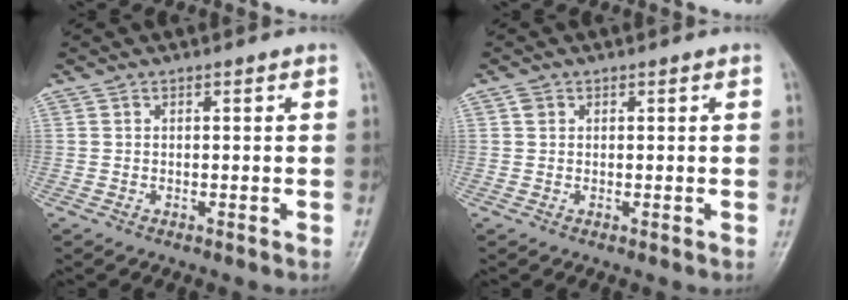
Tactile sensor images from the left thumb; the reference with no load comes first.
{"total": 1.1, "force": [0.4, 0.9, 0.4], "torque": [-0.003, 0.001, 0.005]}